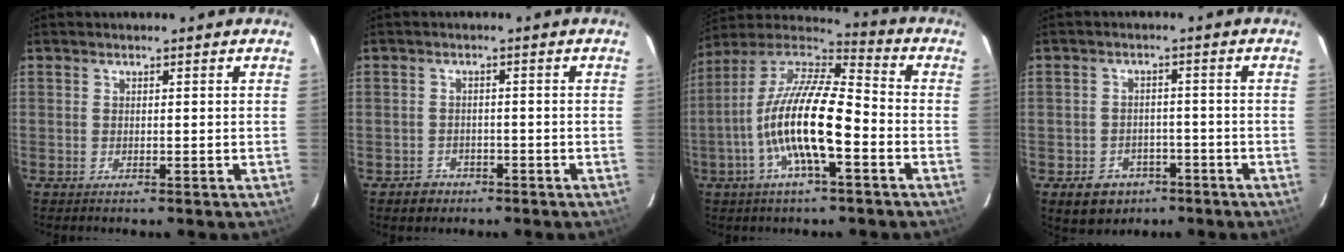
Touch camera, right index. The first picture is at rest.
{"total": 3.6, "force": [-2.0, 3.0, 0.2], "torque": [-0.012, 0.013, -0.028]}
{"total": 17.3, "force": [-5.1, 4.4, 15.9], "torque": [-0.299, -0.008, -0.104]}
{"total": 7.8, "force": [-4.3, 6.1, 2.2], "torque": [-0.057, 0.021, -0.044]}